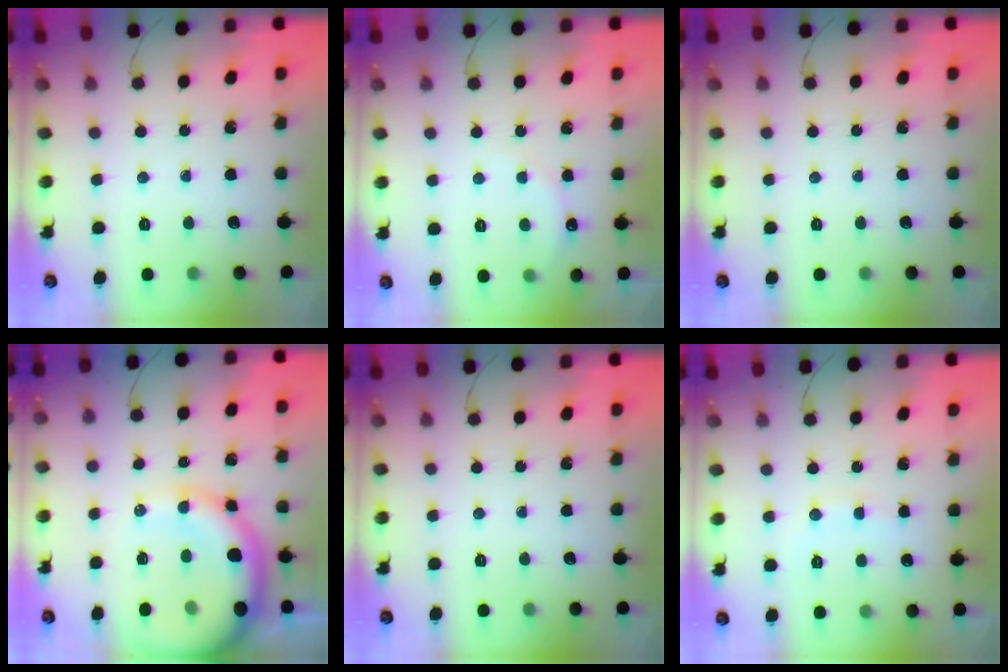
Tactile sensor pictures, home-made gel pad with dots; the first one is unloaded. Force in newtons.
{"total": 6.6, "press": 6.5, "slide": 1.3}
{"total": 0.0}
{"total": 17.9, "press": 17.5, "slide": 4.0}
{"total": 0.0}
{"total": 7.5, "press": 7.4, "slide": 1.5}